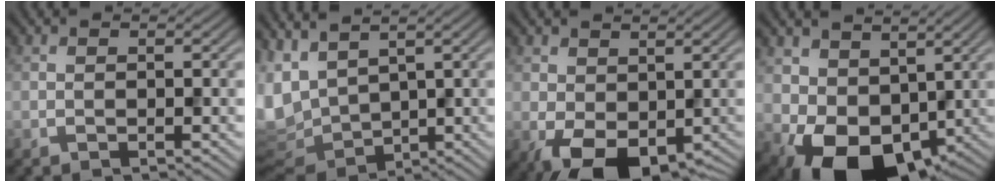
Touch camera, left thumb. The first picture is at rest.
{"total": 9.4, "force": [3.6, 5.0, 7.1], "torque": [-0.187, -0.006, 0.080]}
{"total": 8.0, "force": [-1.3, 5.0, 6.1], "torque": [-0.117, -0.016, -0.018]}
{"total": 9.8, "force": [0.1, 7.1, 6.7], "torque": [-0.123, -0.025, 0.004]}